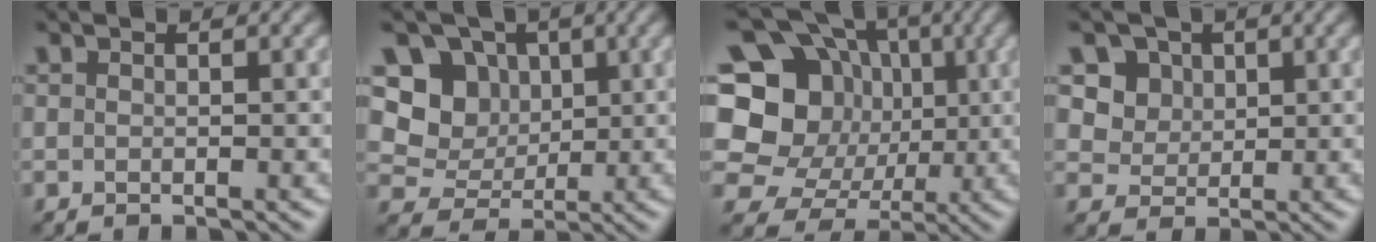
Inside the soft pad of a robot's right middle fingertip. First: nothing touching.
{"total": 5.4, "force": [1.5, 4.7, 2.2], "torque": [-0.044, -0.003, 0.011]}
{"total": 16.7, "force": [1.4, 14.7, 7.8], "torque": [-0.177, 0.034, 0.006]}
{"total": 4.6, "force": [2.2, 3.7, 1.7], "torque": [-0.043, -0.012, 0.048]}